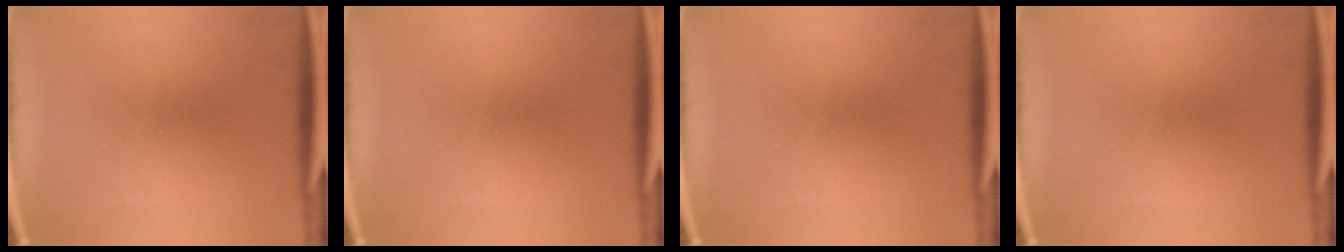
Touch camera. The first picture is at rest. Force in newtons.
{"total": 0.0}
{"total": 0.0}
{"total": 0.0}